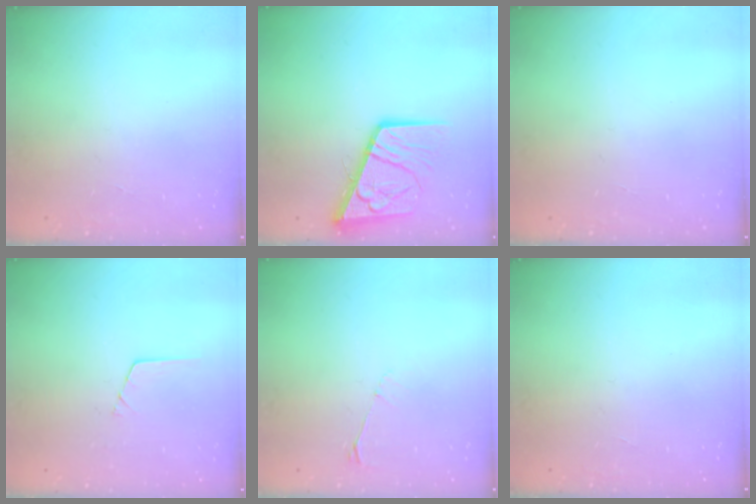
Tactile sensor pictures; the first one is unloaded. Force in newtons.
{"total": 15.8, "press": 15.6, "slide": 2.0}
{"total": 0.0}
{"total": 0.6, "press": 0.6, "slide": 0.2}
{"total": 3.0, "press": 3.0, "slide": 0.5}
{"total": 0.0}